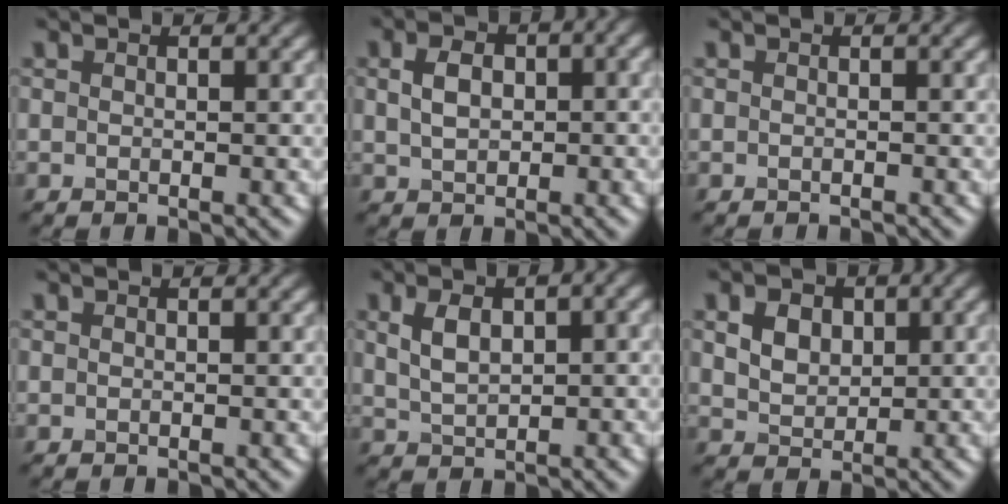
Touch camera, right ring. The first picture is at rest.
{"total": 4.4, "force": [0.6, 2.9, 3.2], "torque": [-0.067, 0.012, 0.019]}
{"total": 0.9, "force": [-0.9, 0.0, 0.2], "torque": [0.001, -0.003, -0.014]}
{"total": 0.0}
{"total": 5.1, "force": [1.4, 2.4, 4.2], "torque": [-0.078, 0.006, 0.030]}
{"total": 3.3, "force": [1.0, 2.5, 2.0], "torque": [-0.035, -0.001, 0.013]}